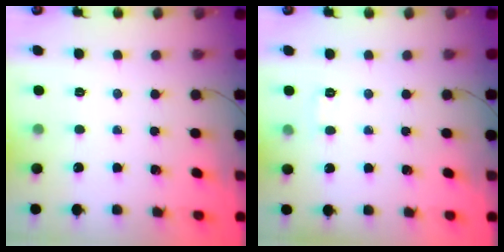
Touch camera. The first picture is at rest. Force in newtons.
{"total": 5.2, "press": 5.0, "slide": 1.3}